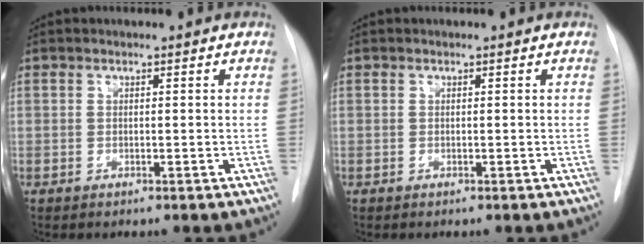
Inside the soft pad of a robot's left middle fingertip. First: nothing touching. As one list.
[{"total": 0.0}]